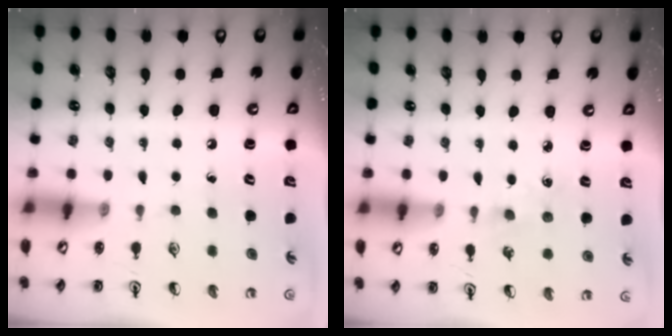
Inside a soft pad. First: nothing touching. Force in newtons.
{"total": 2.8, "press": 2.7, "slide": 0.4}